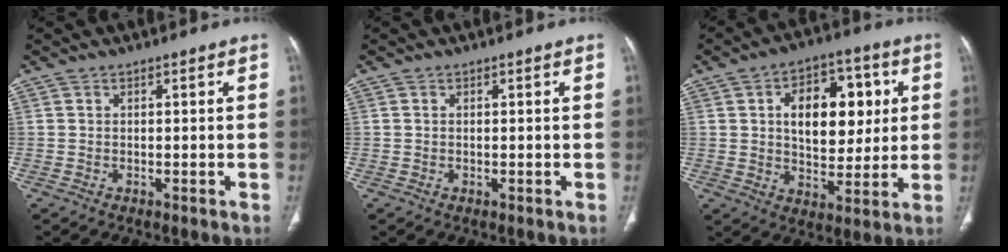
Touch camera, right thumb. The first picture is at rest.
{"total": 0.0}
{"total": 16.1, "force": [3.5, 9.9, 12.3], "torque": [-0.134, 0.002, 0.055]}